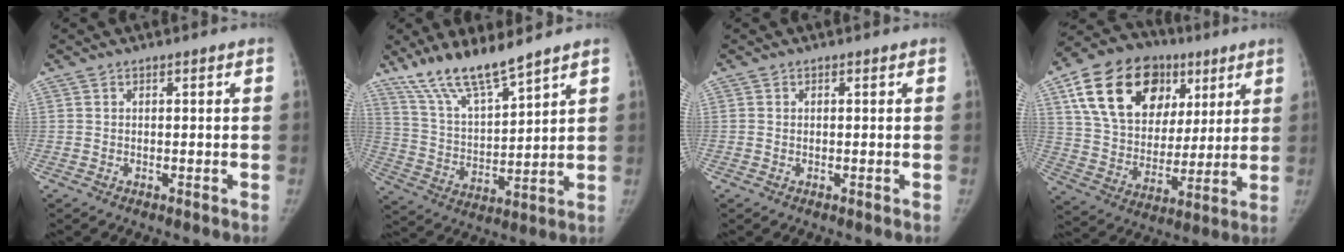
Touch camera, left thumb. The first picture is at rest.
{"total": 12.8, "force": [10.3, 2.3, 7.3], "torque": [-0.127, -0.056, 0.204]}
{"total": 0.0}
{"total": 24.3, "force": [10.4, 16.7, 14.2], "torque": [-0.221, 0.005, 0.178]}